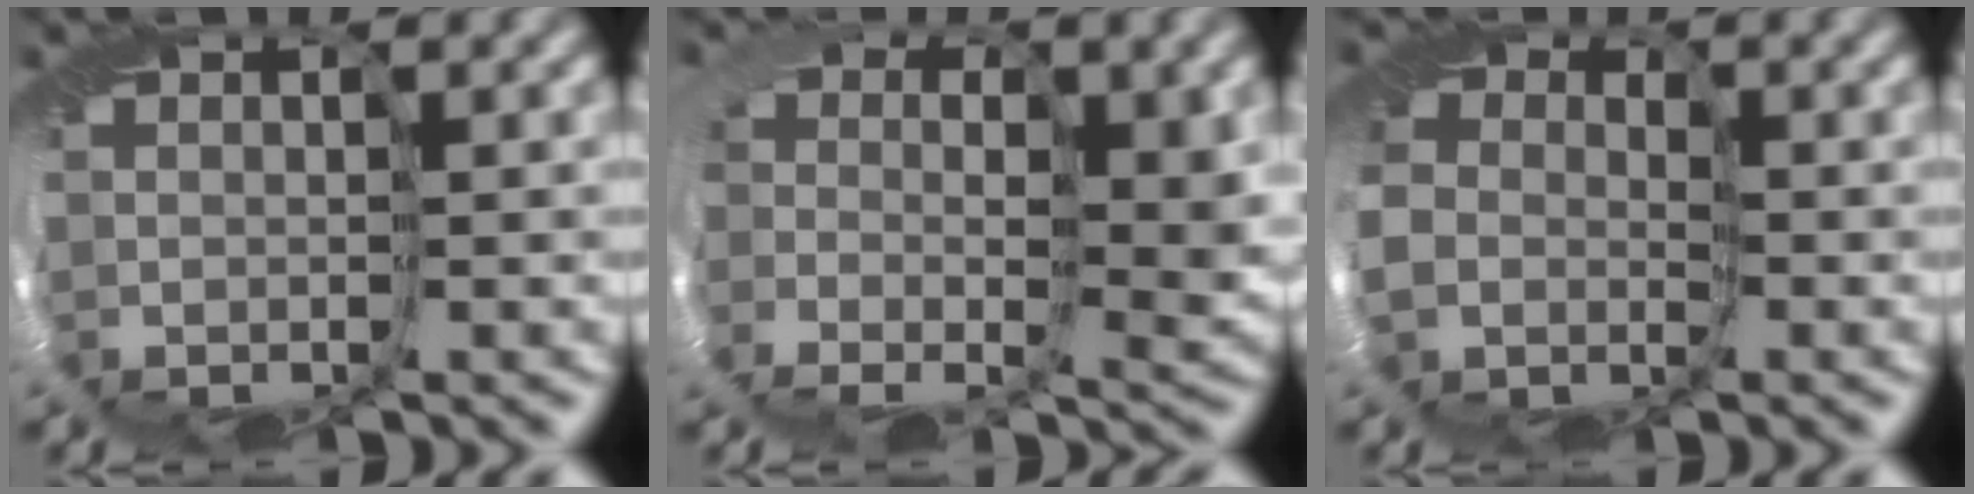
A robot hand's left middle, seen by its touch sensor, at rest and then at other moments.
{"total": 5.3, "force": [-0.5, 3.3, 4.1], "torque": [-0.053, -0.028, -0.015]}
{"total": 5.3, "force": [-1.0, 4.7, 2.2], "torque": [-0.048, -0.025, -0.036]}